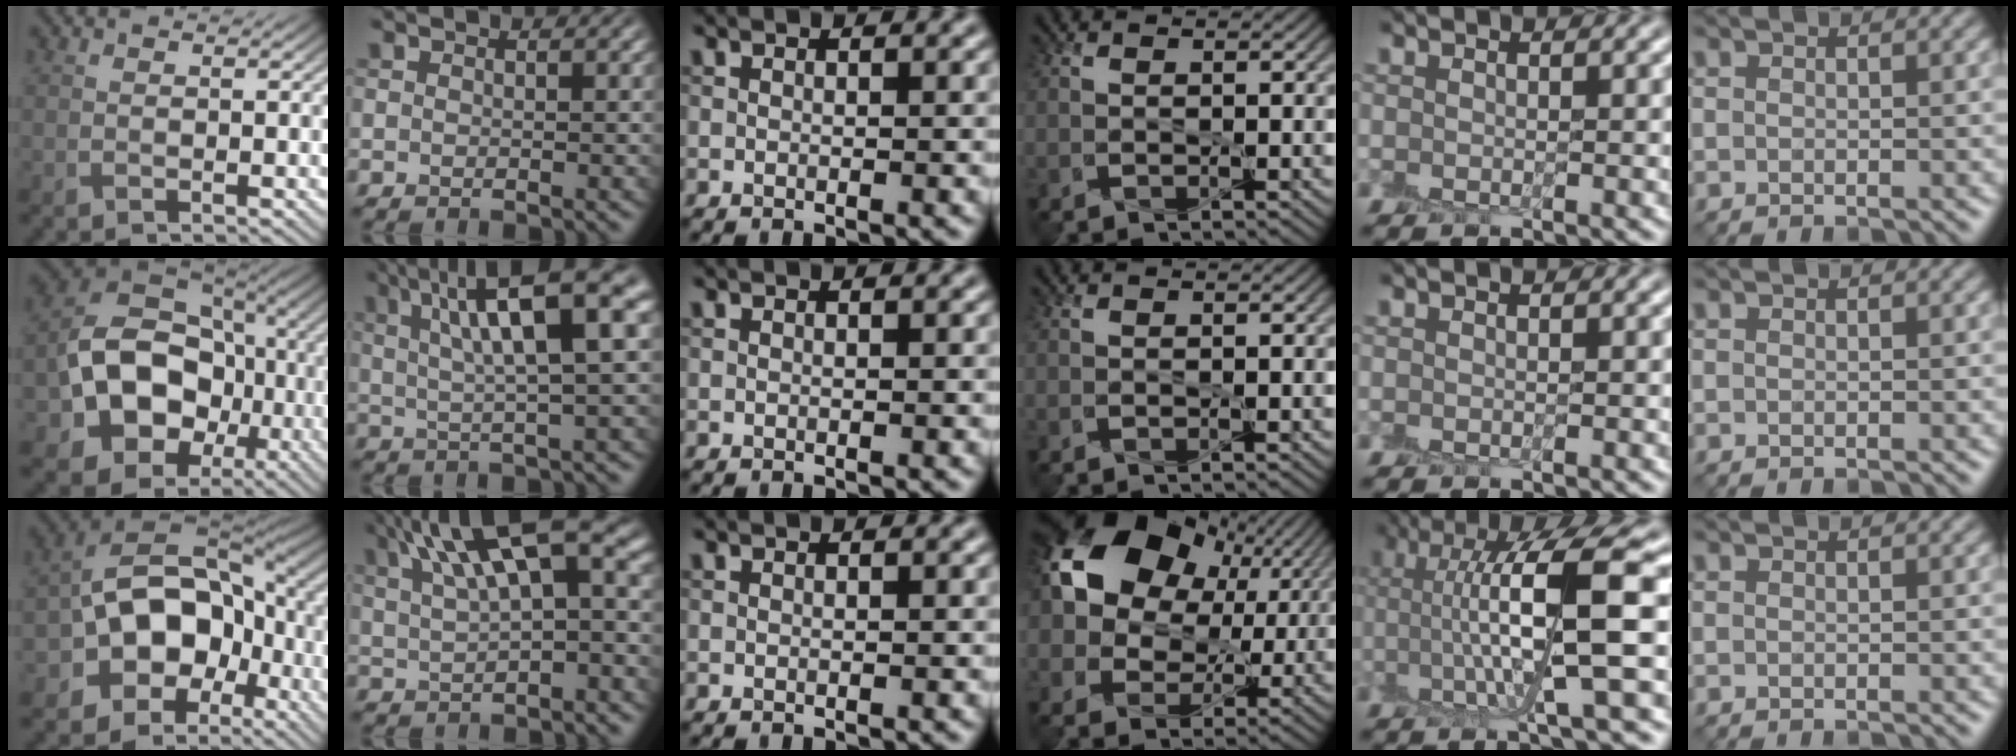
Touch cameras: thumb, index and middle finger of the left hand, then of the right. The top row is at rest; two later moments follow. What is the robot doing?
{"motion": "peel", "object": "postage stamp"}